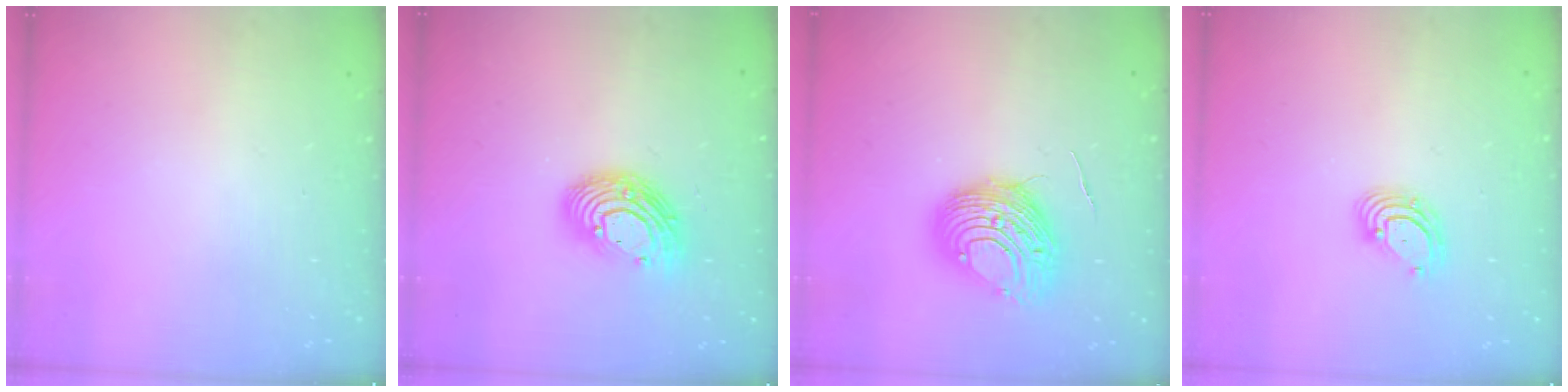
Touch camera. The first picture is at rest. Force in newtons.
{"total": 12.6, "press": 12.6, "slide": 1.2}
{"total": 11.2, "press": 11.2, "slide": 1.2}
{"total": 4.9, "press": 4.9, "slide": 0.5}